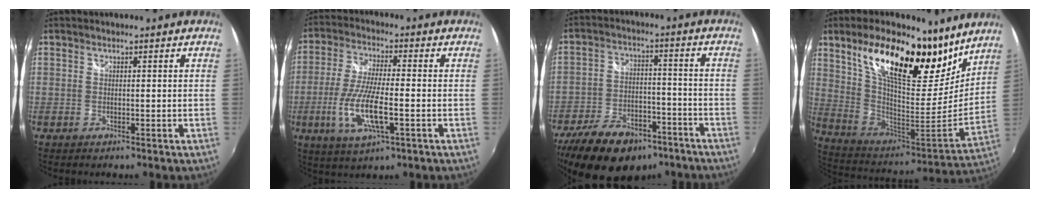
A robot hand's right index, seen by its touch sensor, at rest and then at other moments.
{"total": 11.7, "force": [-3.4, 3.1, 10.8], "torque": [-0.223, -0.013, -0.065]}
{"total": 19.9, "force": [-13.4, 10.8, 9.9], "torque": [-0.214, -0.001, -0.199]}
{"total": 25.7, "force": [16.2, 10.7, 16.8], "torque": [-0.303, 0.012, 0.291]}